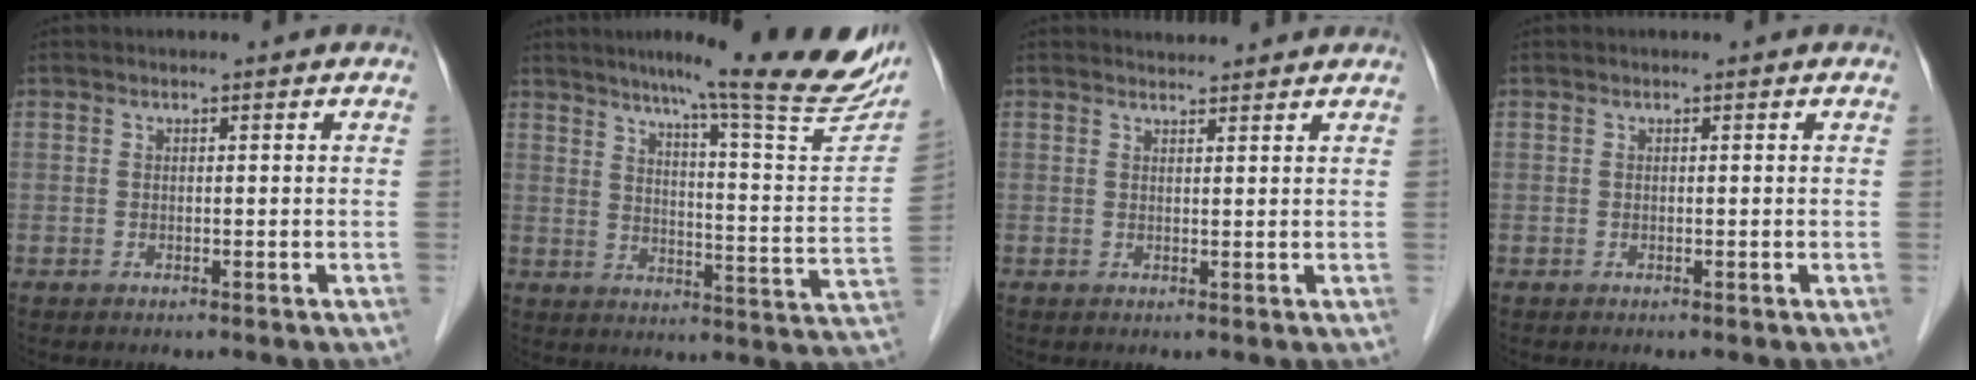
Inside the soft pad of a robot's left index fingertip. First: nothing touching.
{"total": 22.9, "force": [18.6, 0.7, 13.3], "torque": [-0.180, -0.050, 0.232]}
{"total": 2.7, "force": [2.7, 0.4, 0.2], "torque": [-0.012, 0.014, 0.037]}
{"total": 0.0}